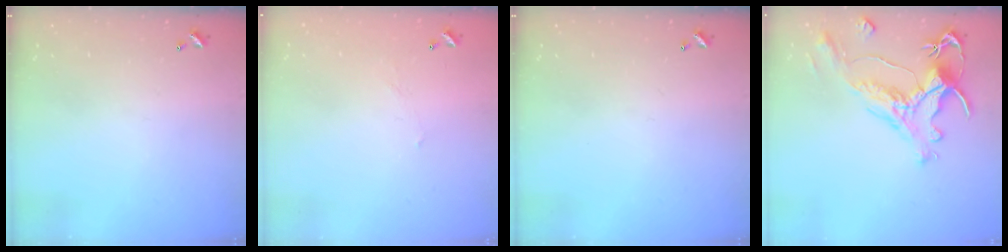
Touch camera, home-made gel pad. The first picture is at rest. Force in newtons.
{"total": 6.0, "press": 6.0, "slide": 0.9}
{"total": 0.0}
{"total": 1.8, "press": 1.2, "slide": 1.3}